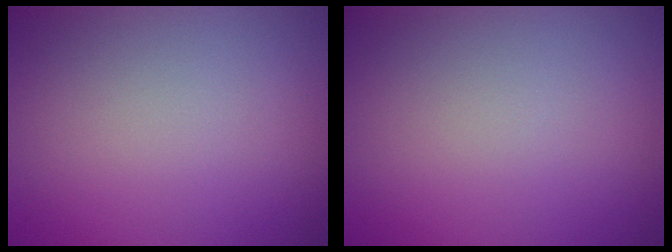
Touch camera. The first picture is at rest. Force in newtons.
{"total": 0.0}